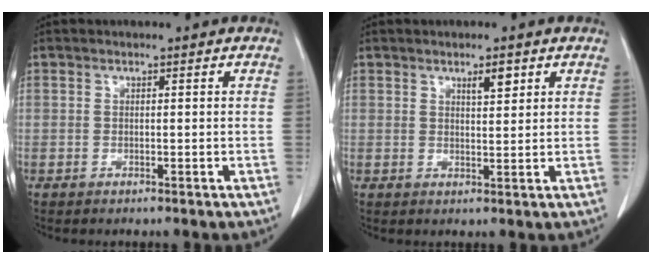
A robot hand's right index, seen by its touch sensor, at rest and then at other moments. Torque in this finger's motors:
{"motor_torque": [0.08, 0.08, 0.01, 0.02]}